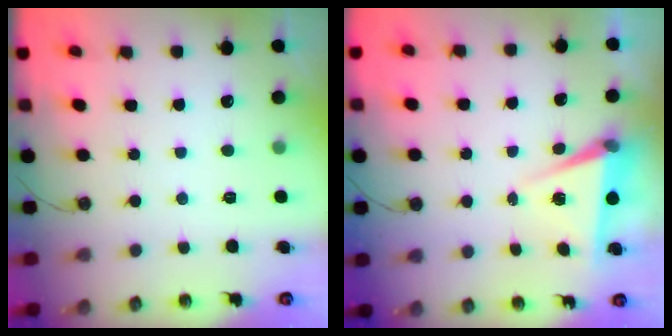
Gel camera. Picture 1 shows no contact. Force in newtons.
{"total": 6.7, "press": 5.0, "slide": 4.4}